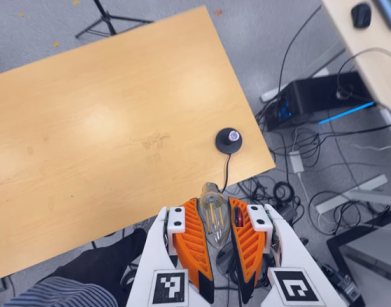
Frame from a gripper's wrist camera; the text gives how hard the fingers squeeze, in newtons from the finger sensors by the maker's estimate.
{"total": 19.2, "left": 23.8, "right": 14.6}